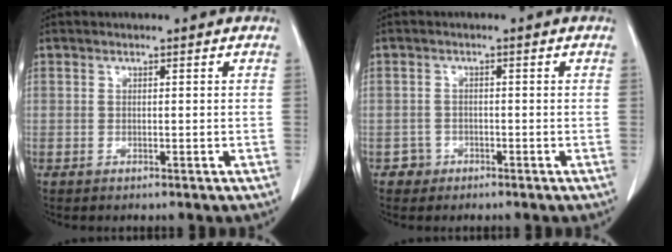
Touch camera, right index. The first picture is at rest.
{"total": 1.9, "force": [-1.1, 1.5, -0.4], "torque": [0.011, 0.012, -0.023]}